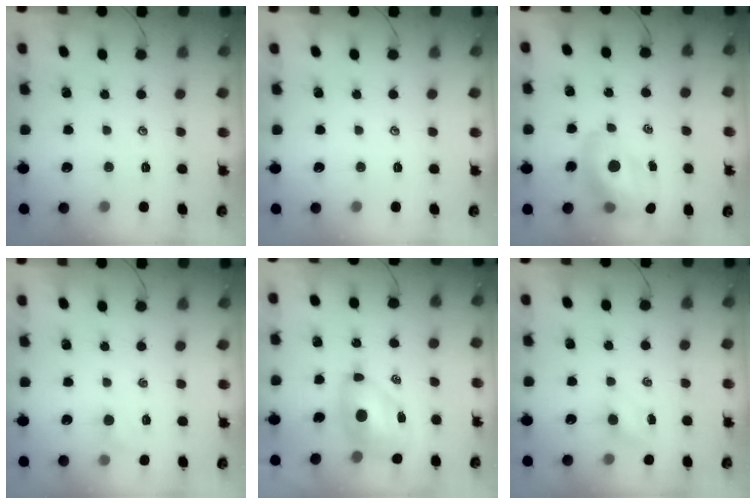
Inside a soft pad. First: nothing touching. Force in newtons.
{"total": 0.0}
{"total": 13.1, "press": 12.7, "slide": 3.5}
{"total": 4.4, "press": 4.3, "slide": 1.0}
{"total": 8.4, "press": 8.1, "slide": 2.3}
{"total": 3.5, "press": 3.3, "slide": 1.1}